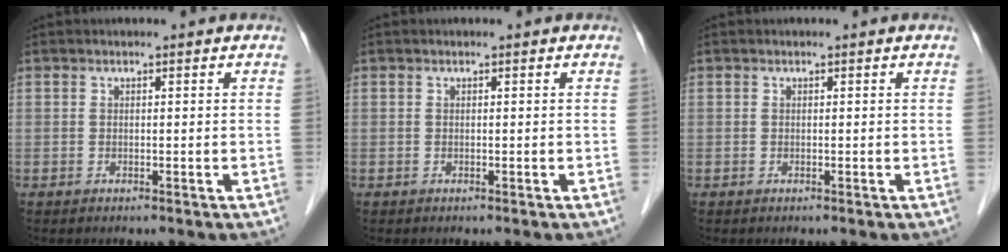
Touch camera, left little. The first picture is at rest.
{"total": 0.0}
{"total": 0.0}